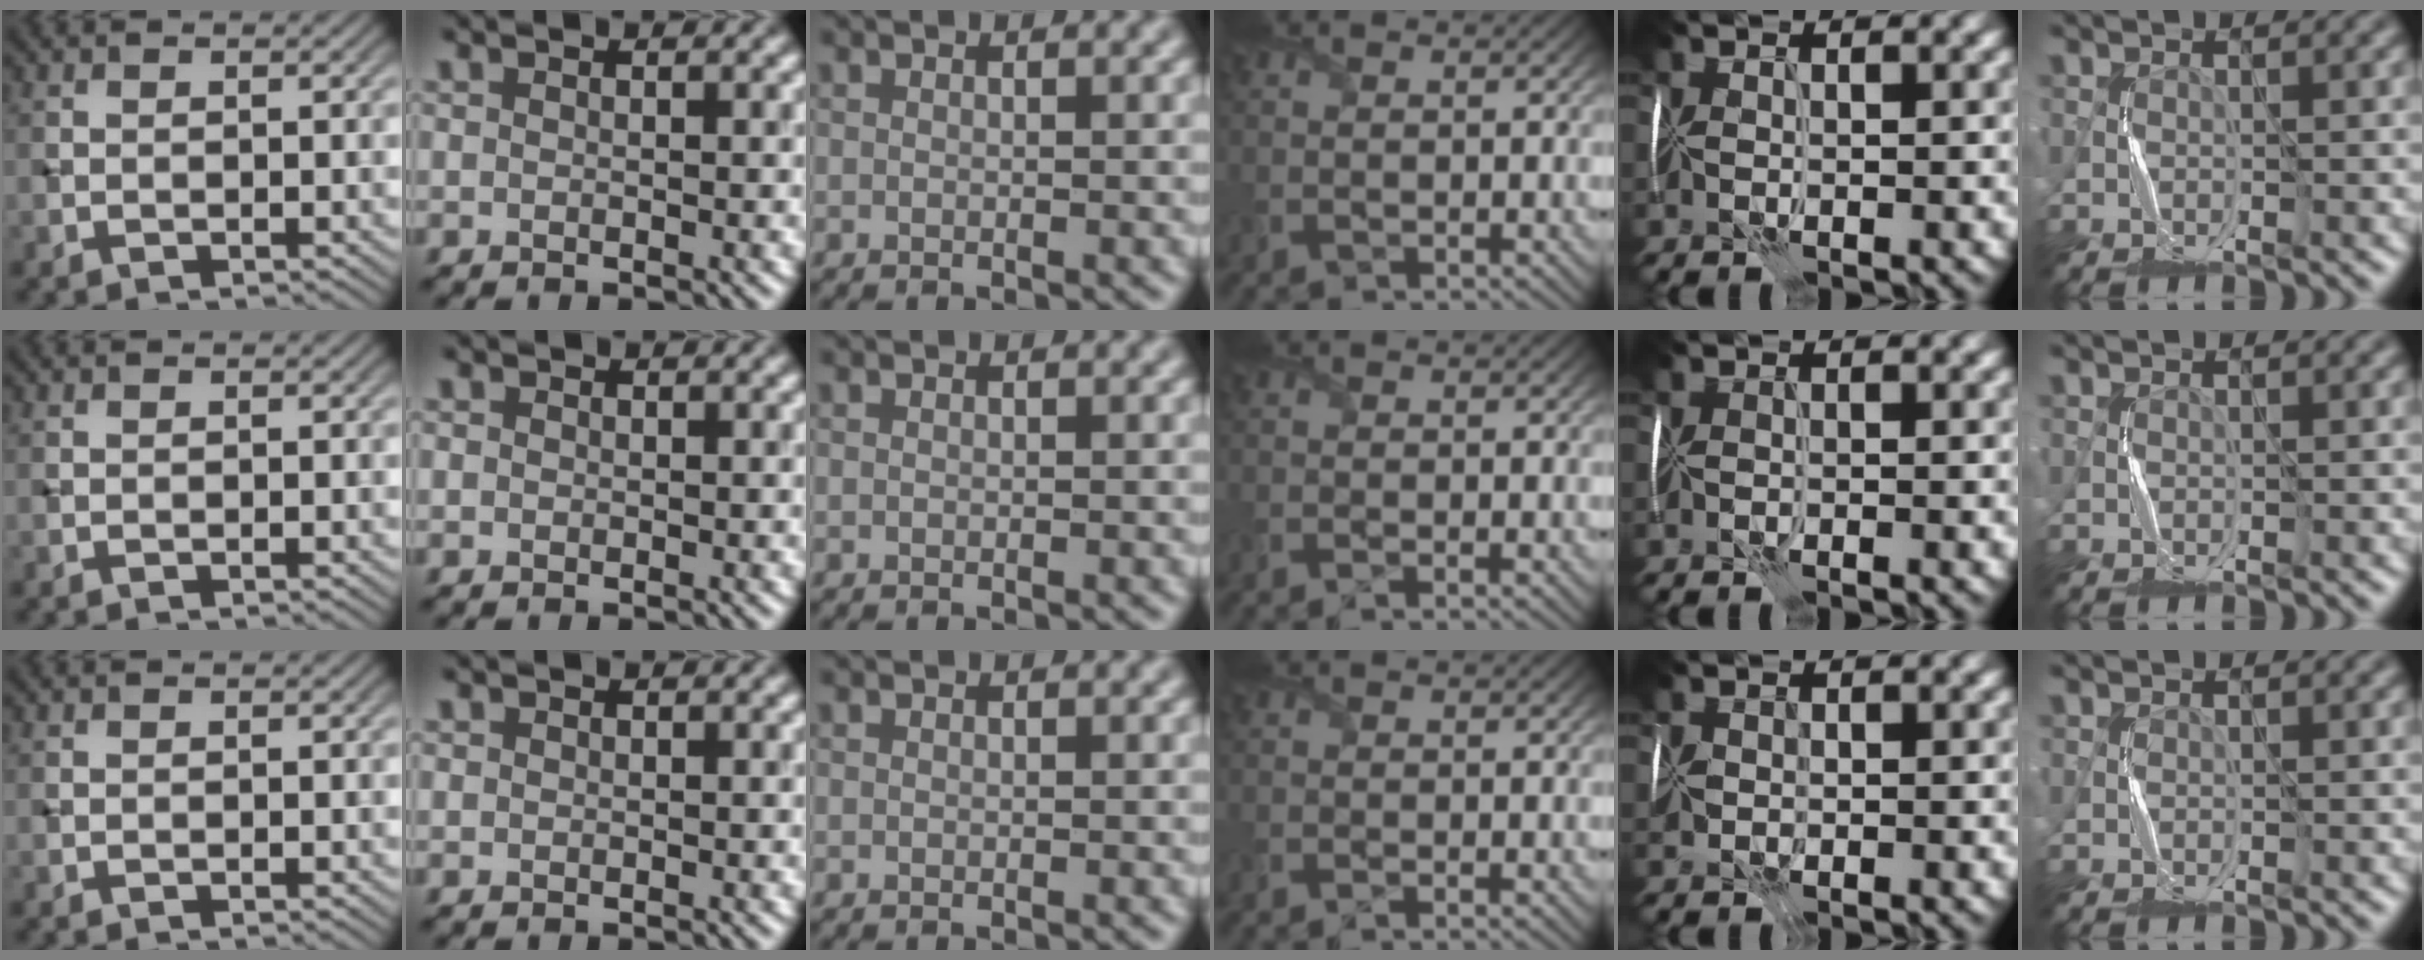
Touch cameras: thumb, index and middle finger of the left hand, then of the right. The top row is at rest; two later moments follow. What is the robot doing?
{"motion": "fold", "object": "wrapping paper"}